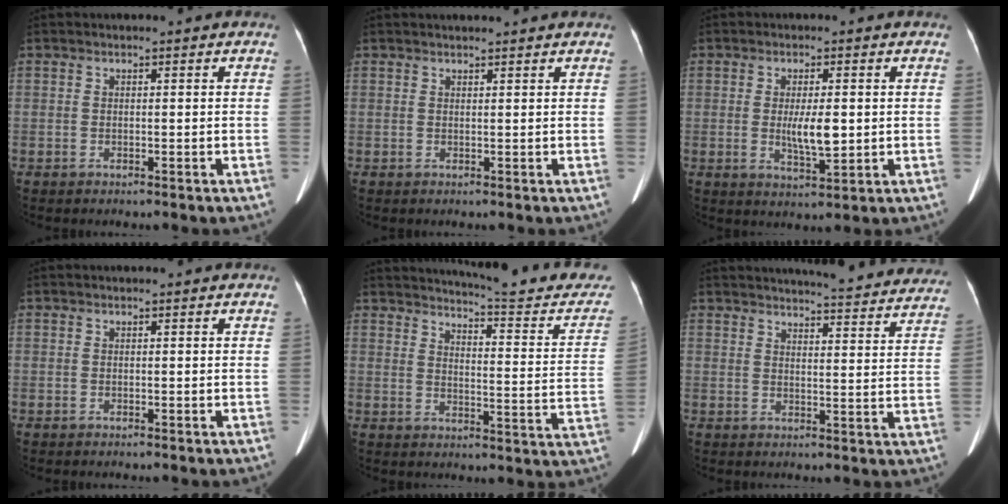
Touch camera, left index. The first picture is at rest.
{"total": 3.0, "force": [2.8, 0.2, 1.1], "torque": [-0.014, 0.020, 0.037]}
{"total": 5.1, "force": [-0.1, 1.3, 5.0], "torque": [-0.091, -0.011, 0.000]}
{"total": 0.0}
{"total": 19.2, "force": [18.2, 1.4, 6.1], "torque": [-0.078, -0.088, 0.206]}
{"total": 21.2, "force": [20.1, 2.4, 6.3], "torque": [-0.071, -0.062, 0.221]}